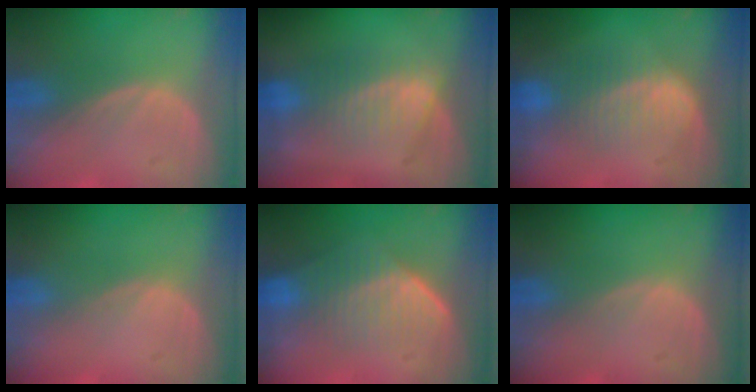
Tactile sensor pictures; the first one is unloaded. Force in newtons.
{"total": 6.7, "press": 6.3, "slide": 2.1}
{"total": 7.1, "press": 6.5, "slide": 2.9}
{"total": 0.0}
{"total": 7.2, "press": 6.7, "slide": 2.8}
{"total": 0.0}